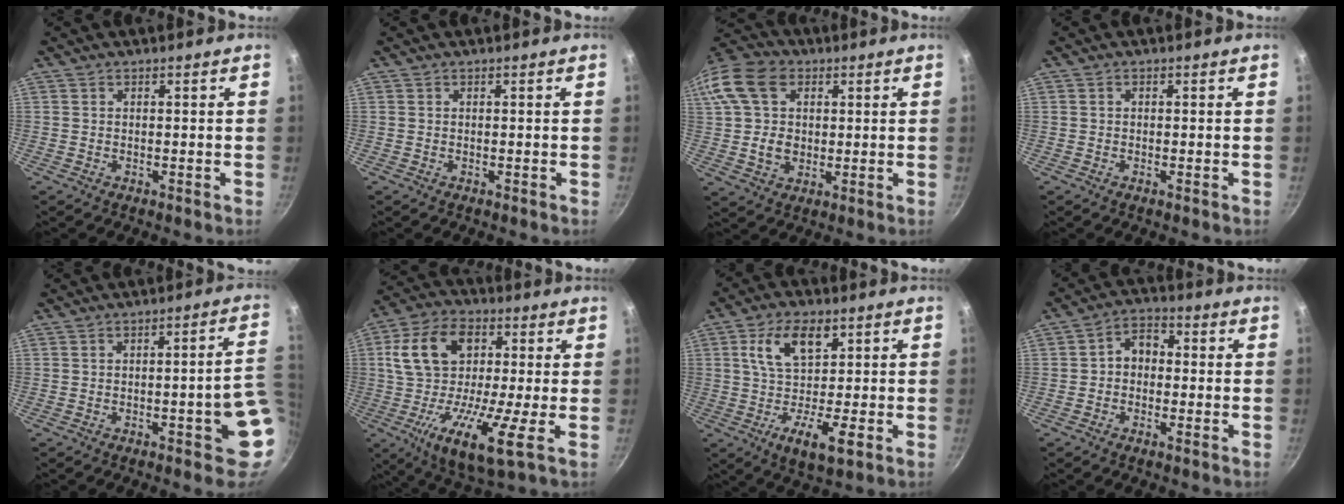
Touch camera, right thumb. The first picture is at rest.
{"total": 0.0}
{"total": 17.0, "force": [4.3, 13.0, 10.1], "torque": [-0.203, 0.019, 0.071]}
{"total": 0.5, "force": [0.0, 0.3, 0.4], "torque": [-0.010, 0.003, -0.004]}
{"total": 10.1, "force": [-2.1, 2.4, 9.6], "torque": [-0.094, 0.025, -0.023]}
{"total": 18.8, "force": [-0.6, 8.5, 16.8], "torque": [-0.283, 0.011, -0.035]}
{"total": 12.1, "force": [0.8, 6.3, 10.2], "torque": [-0.155, -0.001, 0.006]}
{"total": 5.8, "force": [-0.2, 4.2, 3.9], "torque": [-0.050, 0.021, -0.015]}